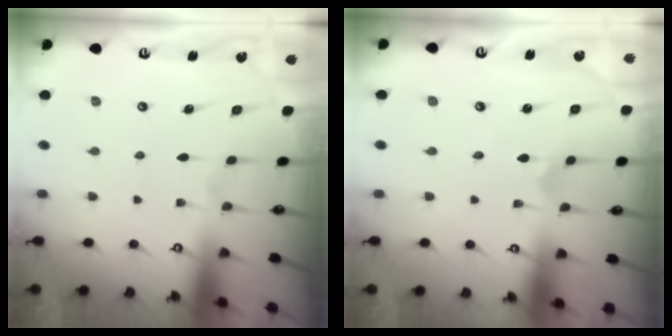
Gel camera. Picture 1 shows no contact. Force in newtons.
{"total": 0.9, "press": 0.9, "slide": 0.1}